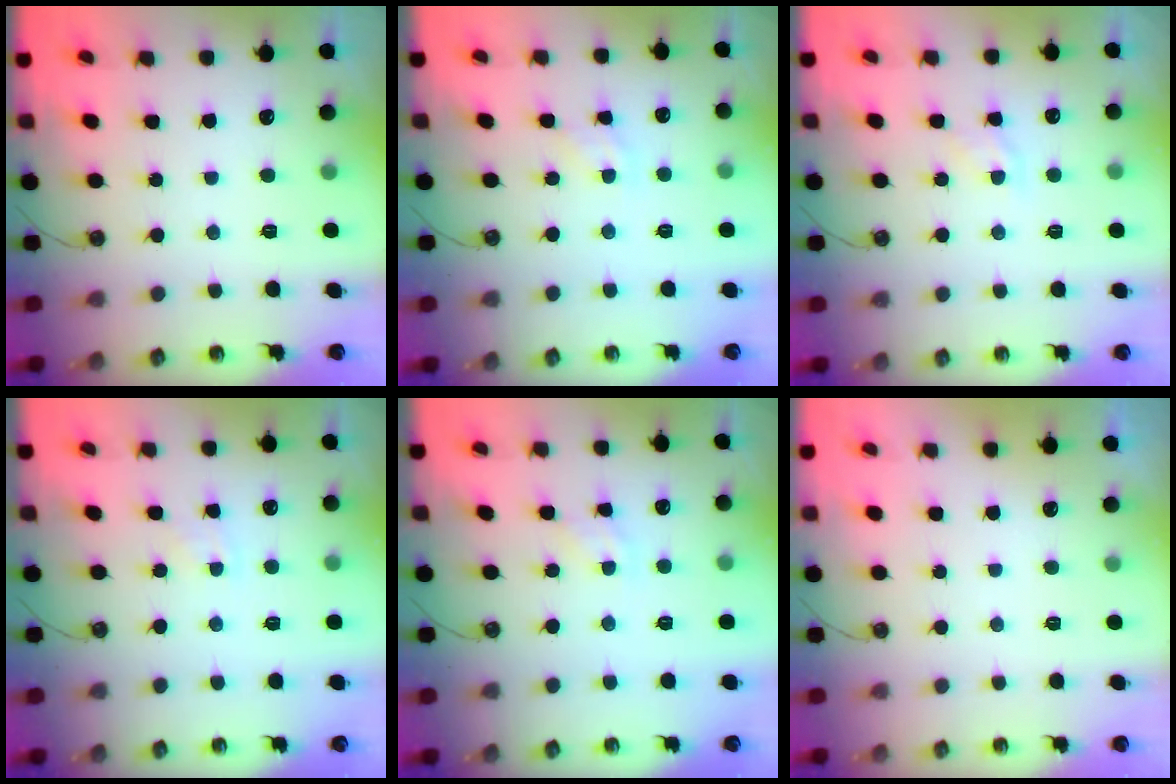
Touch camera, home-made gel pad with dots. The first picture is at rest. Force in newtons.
{"total": 1.6, "press": 1.6, "slide": 0.2}
{"total": 6.9, "press": 6.8, "slide": 0.7}
{"total": 2.7, "press": 2.7, "slide": 0.3}
{"total": 1.6, "press": 1.6, "slide": 0.2}
{"total": 0.0}